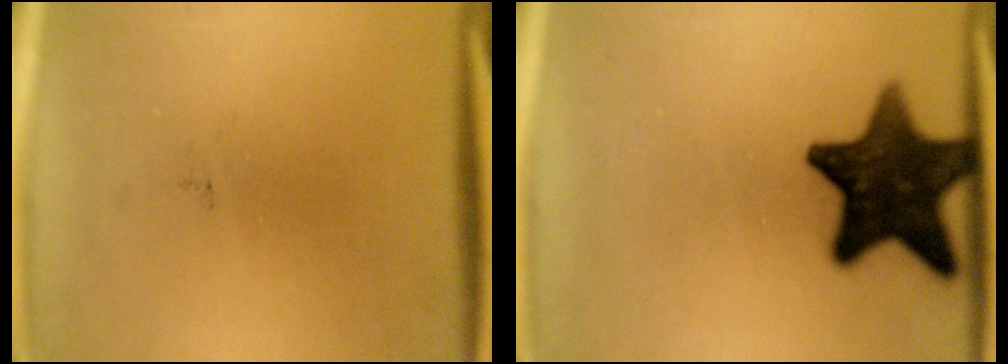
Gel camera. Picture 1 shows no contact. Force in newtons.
{"total": 15.1}